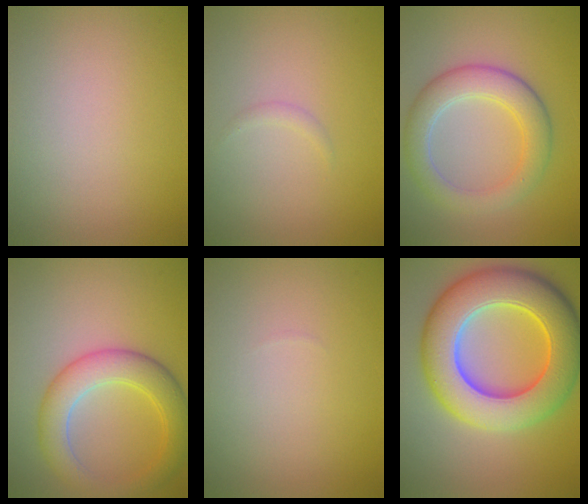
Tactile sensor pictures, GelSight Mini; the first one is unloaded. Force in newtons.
{"total": 0.6, "press": 0.6, "slide": 0.0}
{"total": 4.8, "press": 4.8, "slide": 0.3}
{"total": 5.3, "press": 5.3, "slide": 0.1}
{"total": 0.0}
{"total": 11.8, "press": 11.8, "slide": 0.4}